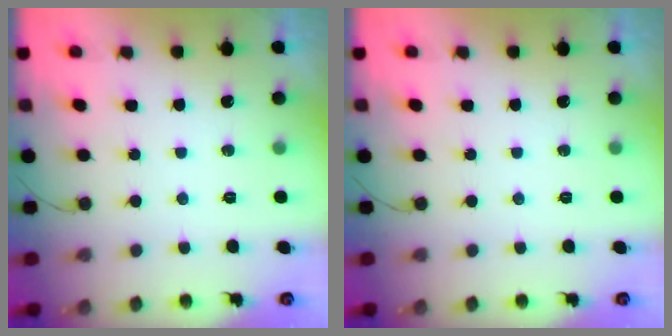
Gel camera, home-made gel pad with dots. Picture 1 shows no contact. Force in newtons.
{"total": 0.0}